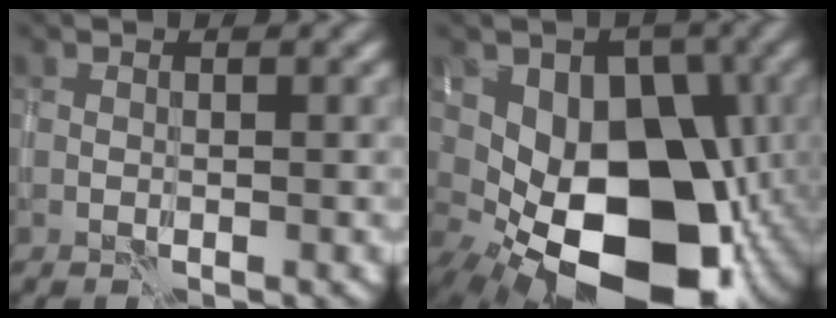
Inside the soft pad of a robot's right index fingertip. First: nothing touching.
{"total": 14.5, "force": [-2.0, 9.2, 11.1], "torque": [-0.123, 0.005, -0.040]}